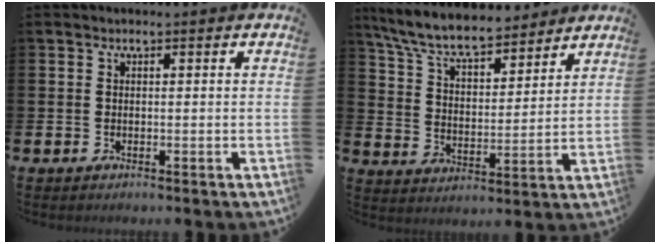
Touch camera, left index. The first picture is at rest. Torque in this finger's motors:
{"motor_torque": [1.11, -1.03, 1.05, 0.21]}